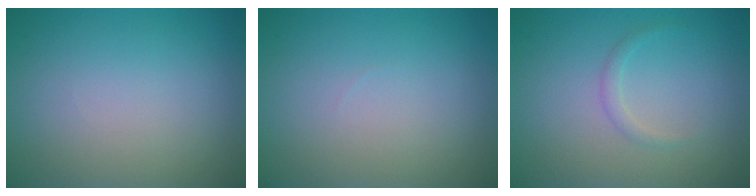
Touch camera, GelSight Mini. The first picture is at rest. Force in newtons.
{"total": 0.5, "press": 0.5, "slide": 0.0}
{"total": 0.9, "press": 0.9, "slide": 0.1}